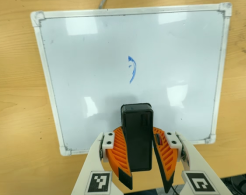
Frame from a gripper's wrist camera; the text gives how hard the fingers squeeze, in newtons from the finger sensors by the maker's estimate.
{"total": 11.4, "left": 10.6, "right": 12.2}